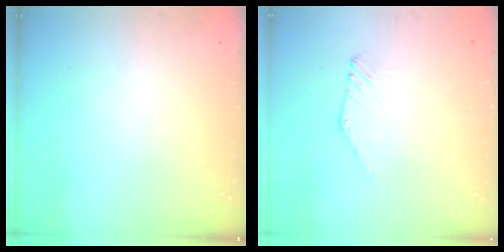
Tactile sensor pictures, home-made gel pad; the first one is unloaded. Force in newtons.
{"total": 0.0}